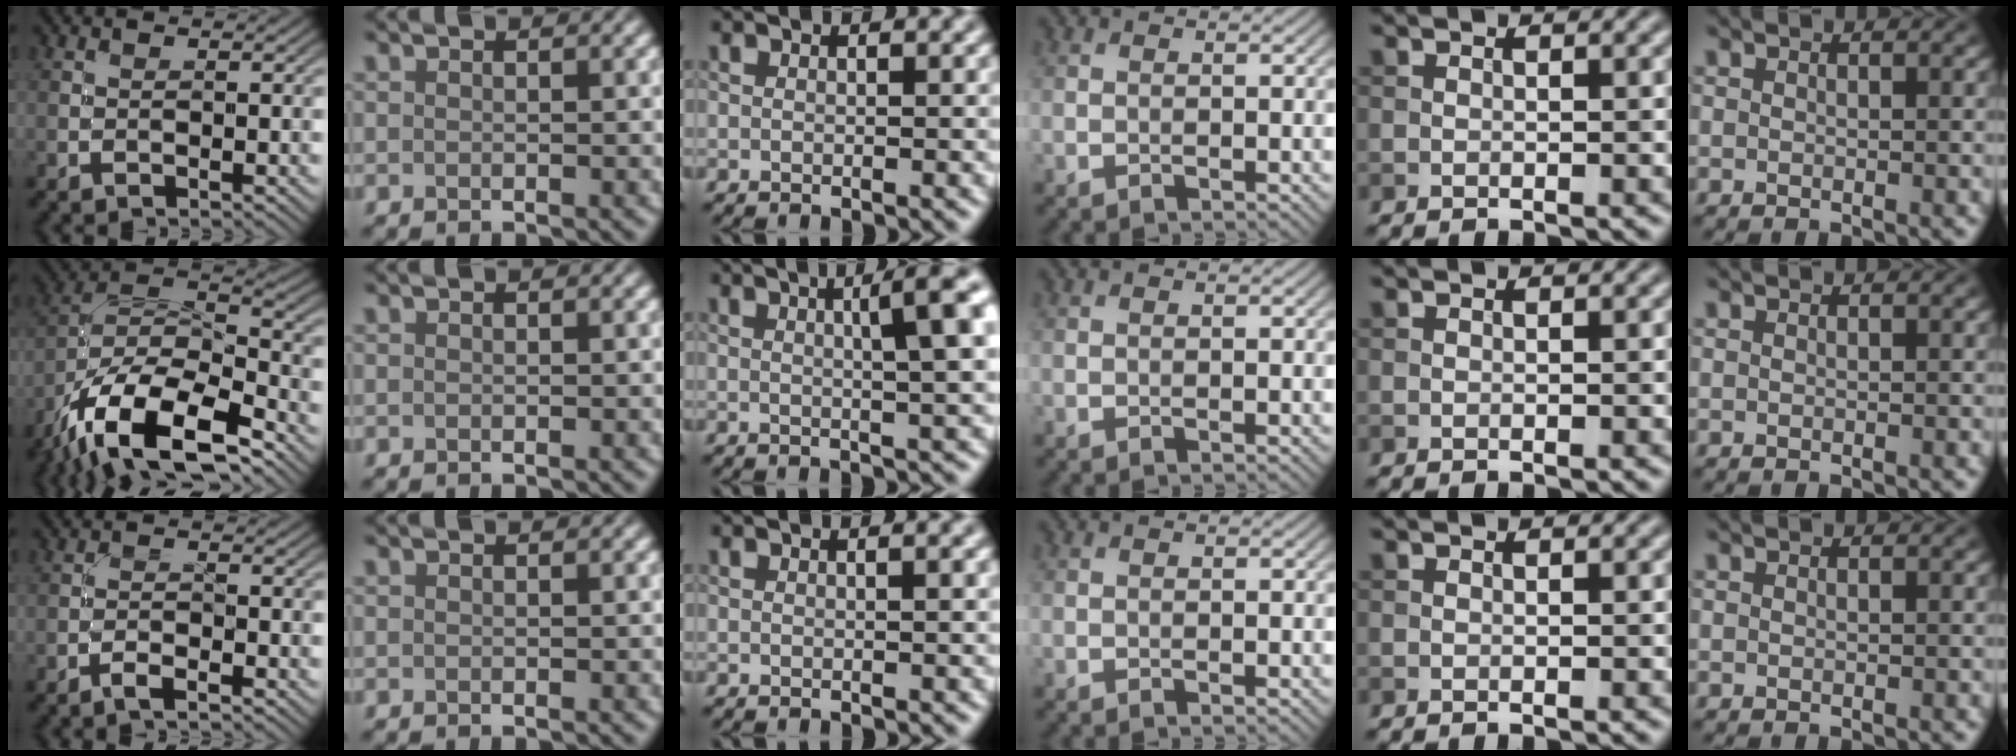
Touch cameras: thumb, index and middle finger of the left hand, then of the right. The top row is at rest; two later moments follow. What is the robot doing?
{"motion": "screw", "object": "medicine bottle"}